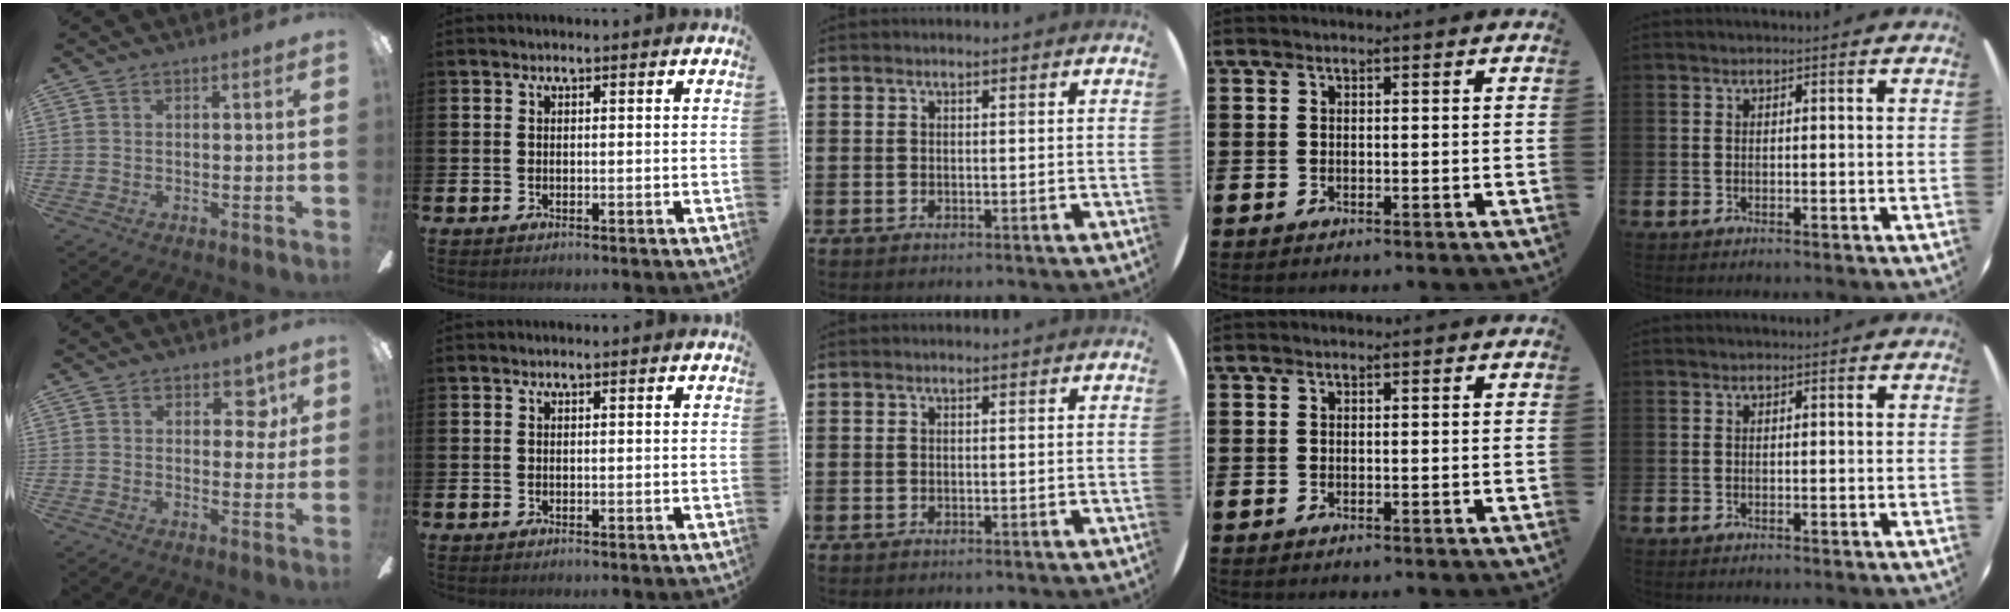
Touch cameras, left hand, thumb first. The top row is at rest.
{"thumb": {"total": 5.4, "force": [2.2, 3.4, 3.6], "torque": [-0.034, -0.003, 0.033]}}